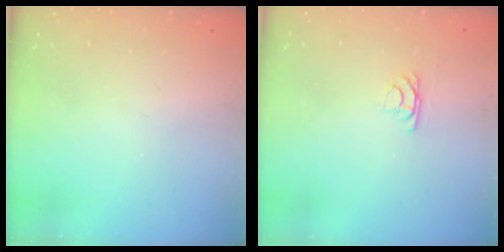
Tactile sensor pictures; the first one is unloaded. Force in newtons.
{"total": 3.8, "press": 3.8, "slide": 0.4}